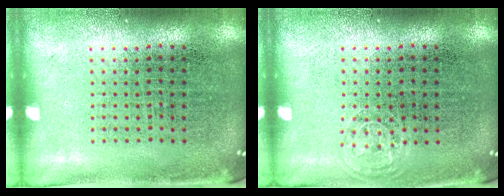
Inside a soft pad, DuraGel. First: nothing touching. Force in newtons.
{"total": 0.7, "press": 0.6, "slide": 0.3}